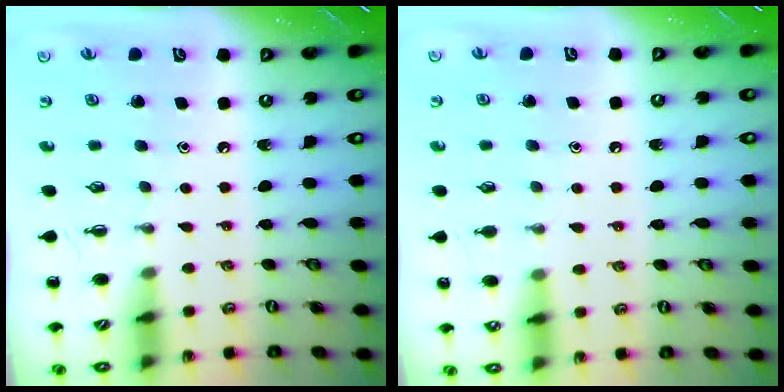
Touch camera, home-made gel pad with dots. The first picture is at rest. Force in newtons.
{"total": 5.1, "press": 4.8, "slide": 1.7}